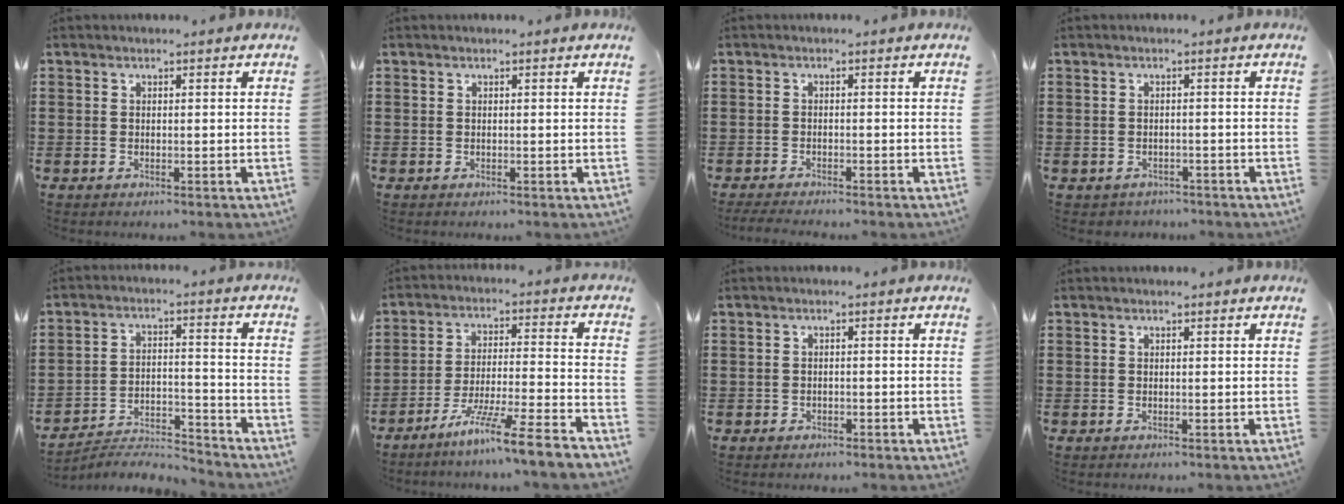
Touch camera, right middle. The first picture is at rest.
{"total": 0.0}
{"total": 1.5, "force": [-1.4, 0.0, 0.3], "torque": [-0.007, 0.000, -0.027]}
{"total": 1.0, "force": [-0.8, 0.5, -0.1], "torque": [-0.002, 0.002, -0.021]}
{"total": 5.2, "force": [-5.1, 0.5, 0.9], "torque": [-0.018, 0.007, -0.105]}
{"total": 9.3, "force": [-7.8, -1.0, 5.0], "torque": [-0.094, -0.007, -0.156]}
{"total": 0.9, "force": [-0.7, 0.6, 0.1], "torque": [-0.004, 0.001, -0.017]}
{"total": 0.0}